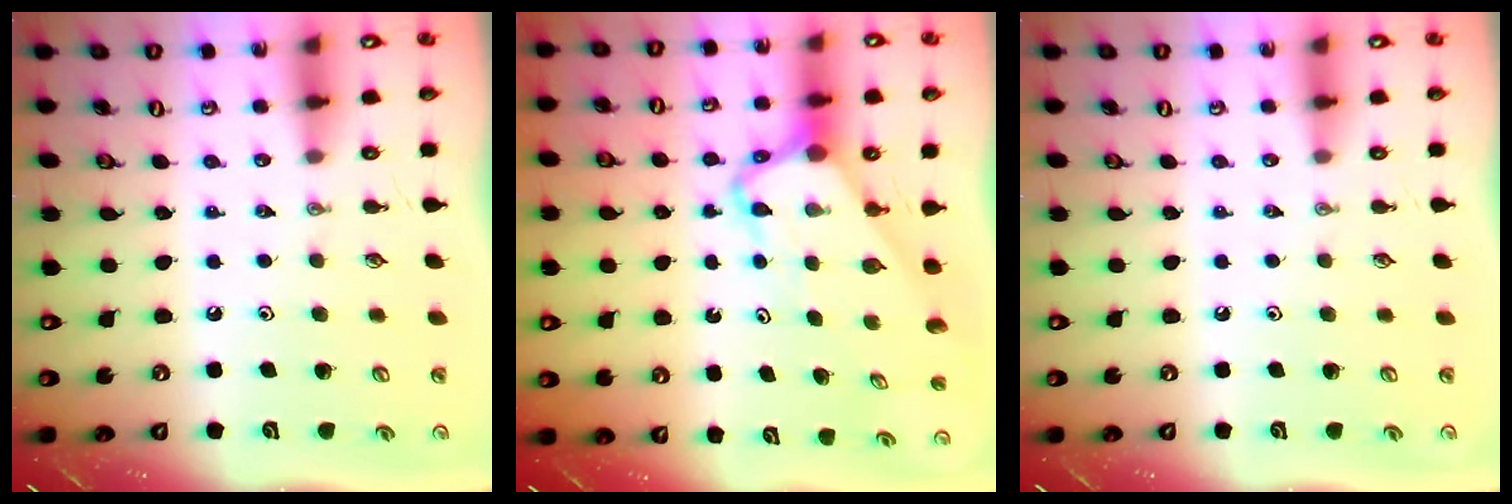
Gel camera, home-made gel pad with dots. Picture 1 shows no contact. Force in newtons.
{"total": 5.6, "press": 5.5, "slide": 0.7}
{"total": 0.0}